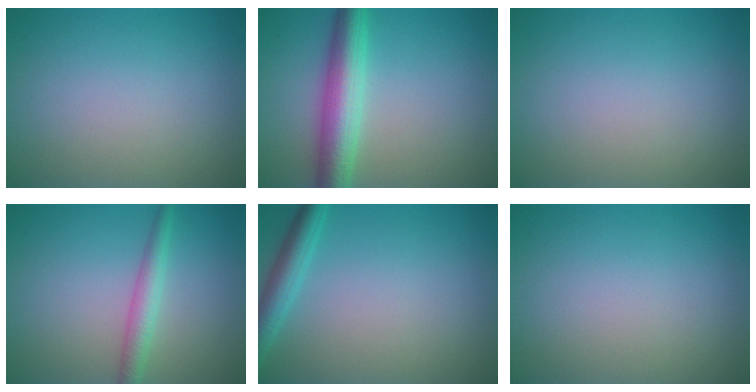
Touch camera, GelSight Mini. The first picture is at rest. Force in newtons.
{"total": 5.9, "press": 5.9, "slide": 0.1}
{"total": 0.0}
{"total": 2.5, "press": 2.5, "slide": 0.1}
{"total": 3.0, "press": 3.0, "slide": 0.2}
{"total": 0.0}